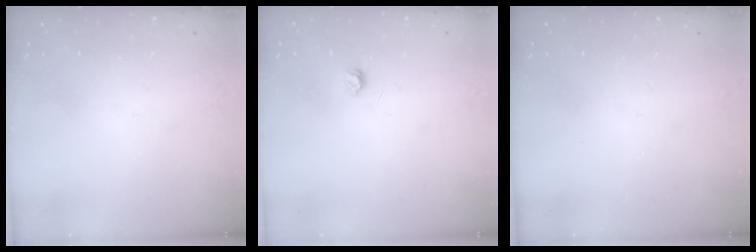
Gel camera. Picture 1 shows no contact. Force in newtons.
{"total": 3.1, "press": 3.1, "slide": 0.5}
{"total": 0.0}